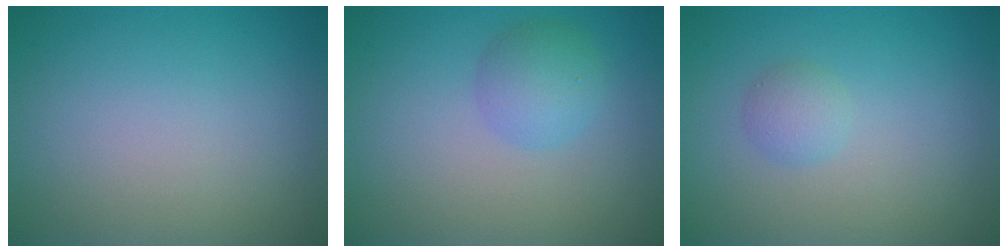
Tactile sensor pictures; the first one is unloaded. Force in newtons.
{"total": 2.7, "press": 2.7, "slide": 0.1}
{"total": 1.4, "press": 1.4, "slide": 0.0}